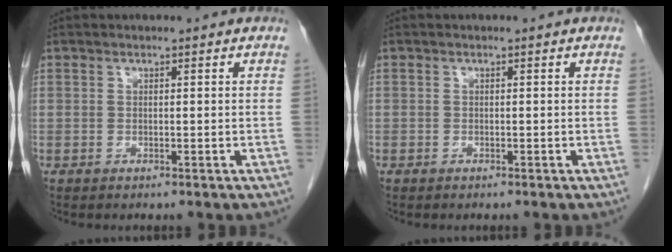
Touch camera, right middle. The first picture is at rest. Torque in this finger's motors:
{"motor_torque": [0.49, -0.53, -0.17, -0.17]}